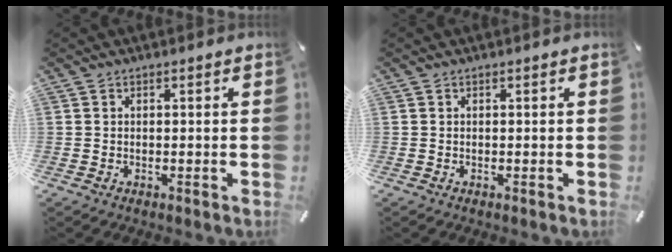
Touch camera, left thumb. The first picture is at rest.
{"total": 0.0}